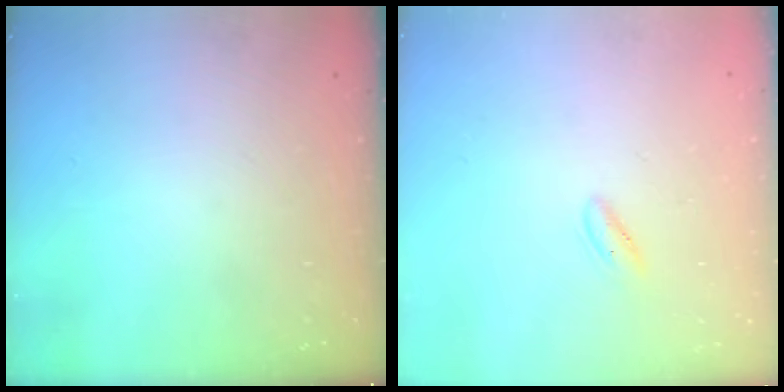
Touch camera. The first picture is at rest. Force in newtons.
{"total": 2.1, "press": 2.0, "slide": 0.7}